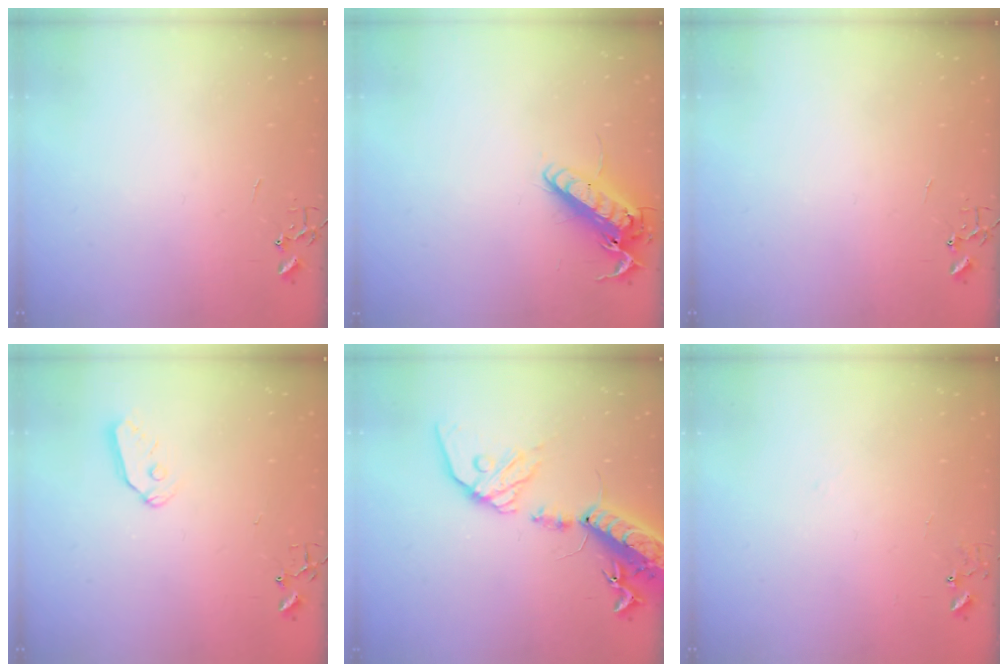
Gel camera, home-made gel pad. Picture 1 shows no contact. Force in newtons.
{"total": 13.8, "press": 13.7, "slide": 2.0}
{"total": 0.0}
{"total": 7.4, "press": 7.4, "slide": 0.5}
{"total": 19.5, "press": 19.0, "slide": 4.4}
{"total": 6.8, "press": 6.8, "slide": 0.6}